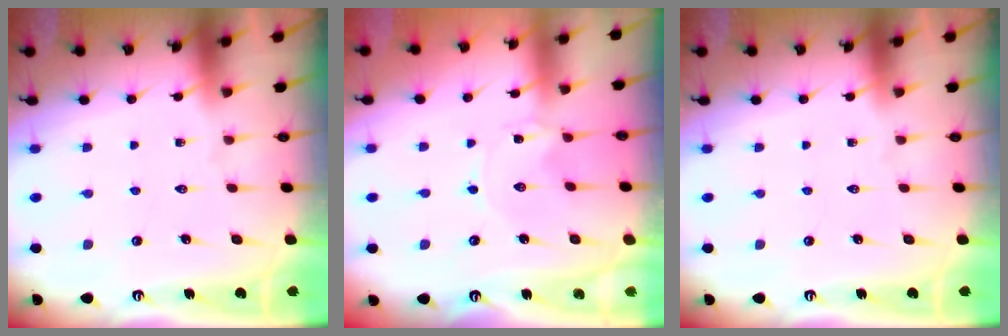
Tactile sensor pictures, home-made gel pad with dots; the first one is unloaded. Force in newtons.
{"total": 0.0}
{"total": 0.0}